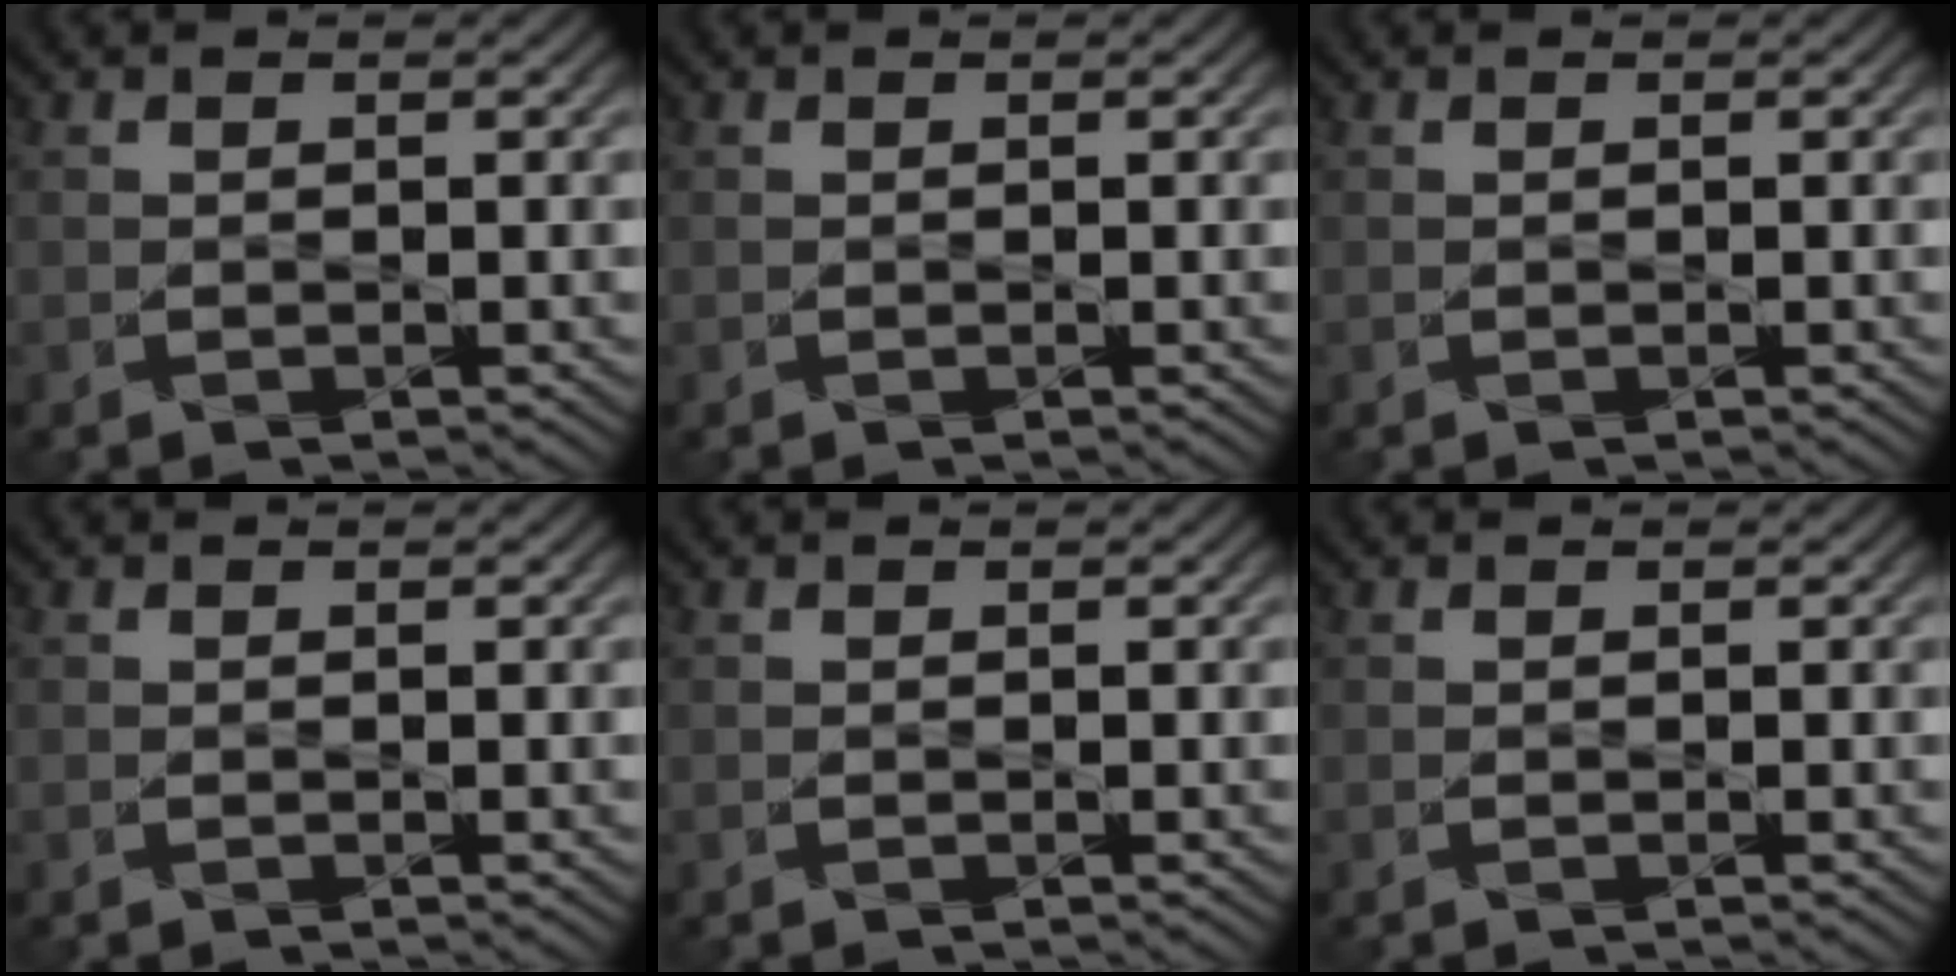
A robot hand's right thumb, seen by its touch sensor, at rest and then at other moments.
{"total": 0.0}
{"total": 0.0}
{"total": 0.0}
{"total": 0.0}
{"total": 0.0}